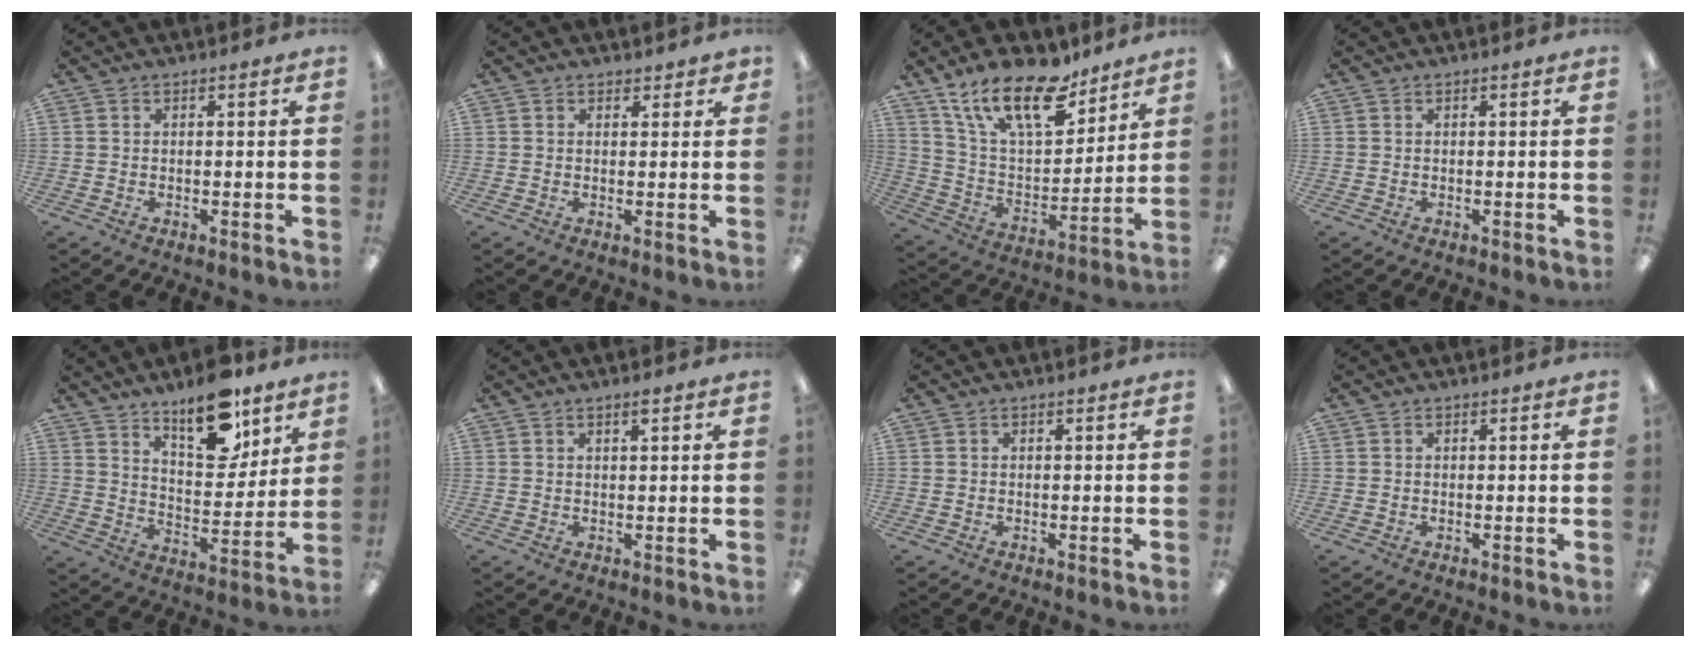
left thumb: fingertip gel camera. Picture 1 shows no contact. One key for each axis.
{"total": 1.8, "fx": 1.2, "fy": 1.3, "fz": 0.4, "tx": 0.008, "ty": -0.003, "tz": 0.019}
{"total": 19.8, "fx": 13.9, "fy": 8.5, "fz": 11.2, "tx": -0.201, "ty": -0.075, "tz": 0.247}
{"total": 0.0}
{"total": 15.5, "fx": 11.3, "fy": 6.7, "fz": 8.3, "tx": -0.114, "ty": -0.068, "tz": 0.194}
{"total": 1.4, "fx": 1.0, "fy": 0.2, "fz": 0.9, "tx": -0.020, "ty": 0.000, "tz": 0.017}
{"total": 0.0}
{"total": 0.0}